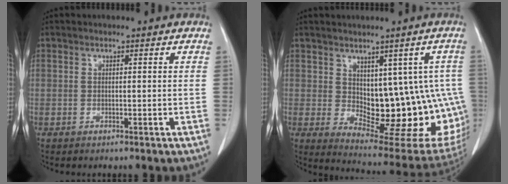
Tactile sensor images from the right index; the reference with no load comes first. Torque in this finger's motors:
{"motor_torque": [0.64, 0.17, 0.31, 0.04]}